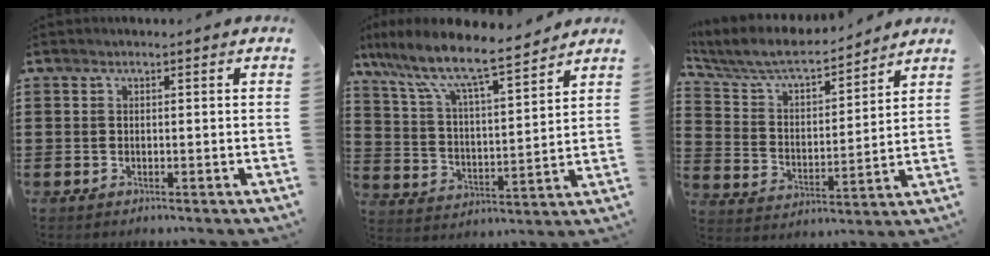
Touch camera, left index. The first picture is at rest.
{"total": 8.8, "force": [7.2, 1.1, 4.9], "torque": [-0.123, -0.044, 0.120]}
{"total": 7.0, "force": [6.2, 1.4, 3.0], "torque": [-0.086, -0.037, 0.104]}